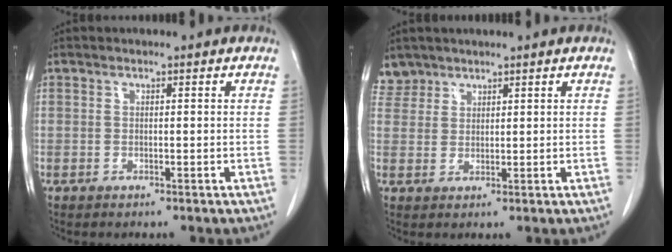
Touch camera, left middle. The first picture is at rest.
{"total": 3.0, "force": [2.5, 1.5, -0.5], "torque": [0.015, 0.006, 0.051]}